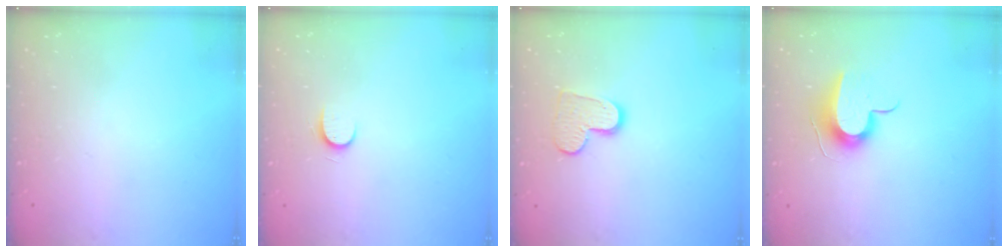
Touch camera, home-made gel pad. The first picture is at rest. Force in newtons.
{"total": 5.2, "press": 5.2, "slide": 0.6}
{"total": 9.4, "press": 9.4, "slide": 0.6}
{"total": 10.8, "press": 10.8, "slide": 0.2}